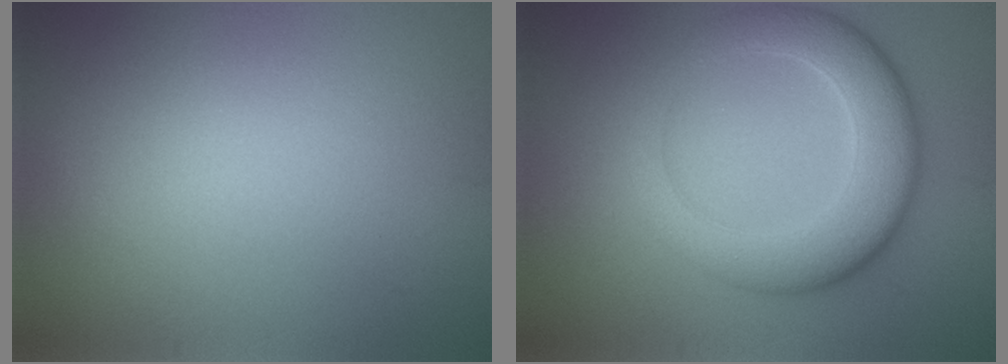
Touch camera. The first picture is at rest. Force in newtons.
{"total": 6.7, "press": 6.7, "slide": 0.2}